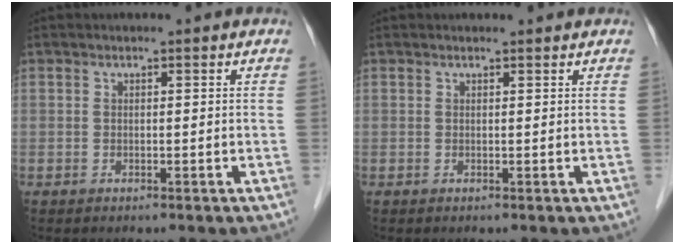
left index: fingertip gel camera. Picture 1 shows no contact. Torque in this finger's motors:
{"motor_torque": [0.13, -0.03, 0.00, 0.01]}